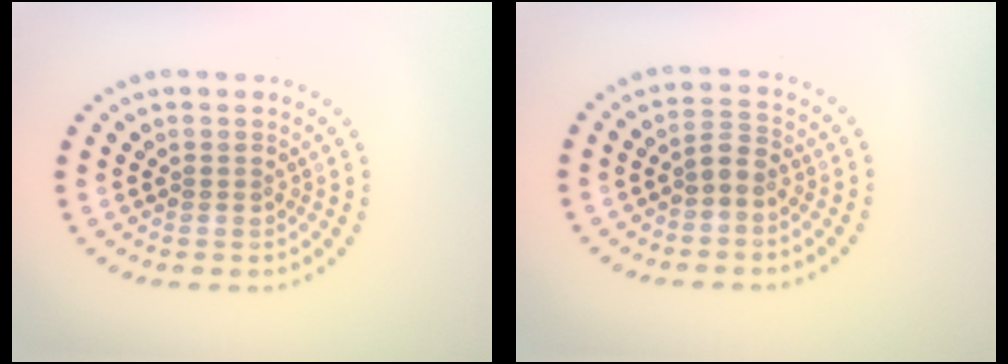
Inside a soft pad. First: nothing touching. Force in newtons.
{"total": 1.7, "press": 1.5, "slide": 0.8}